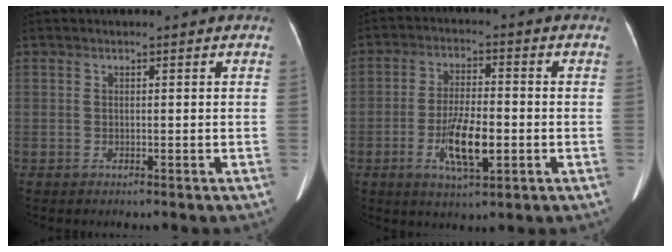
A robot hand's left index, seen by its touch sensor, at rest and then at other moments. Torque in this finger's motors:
{"motor_torque": [0.54, 0.41, 0.22, 0.05]}